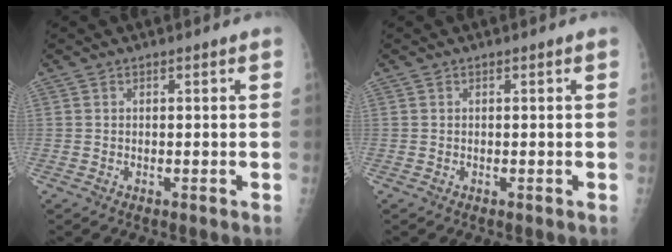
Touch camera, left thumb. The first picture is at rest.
{"total": 0.0}